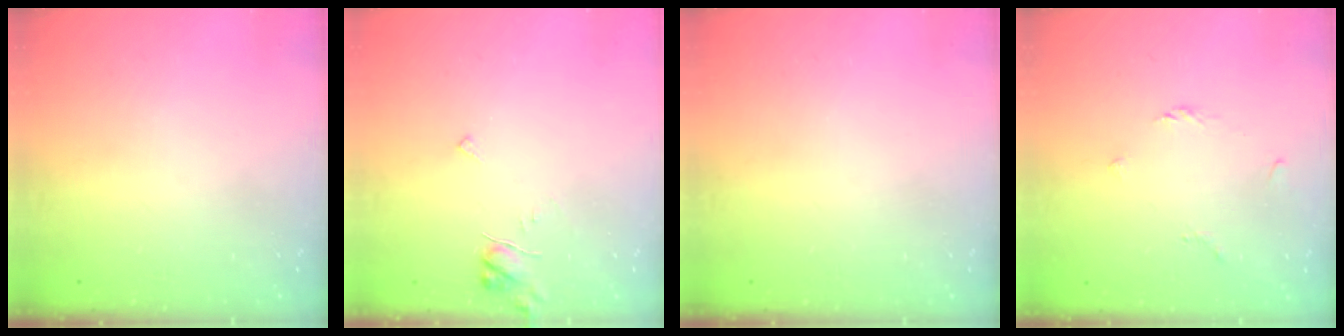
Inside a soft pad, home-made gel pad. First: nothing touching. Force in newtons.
{"total": 6.2, "press": 6.2, "slide": 0.5}
{"total": 0.0}
{"total": 2.0, "press": 1.9, "slide": 0.6}